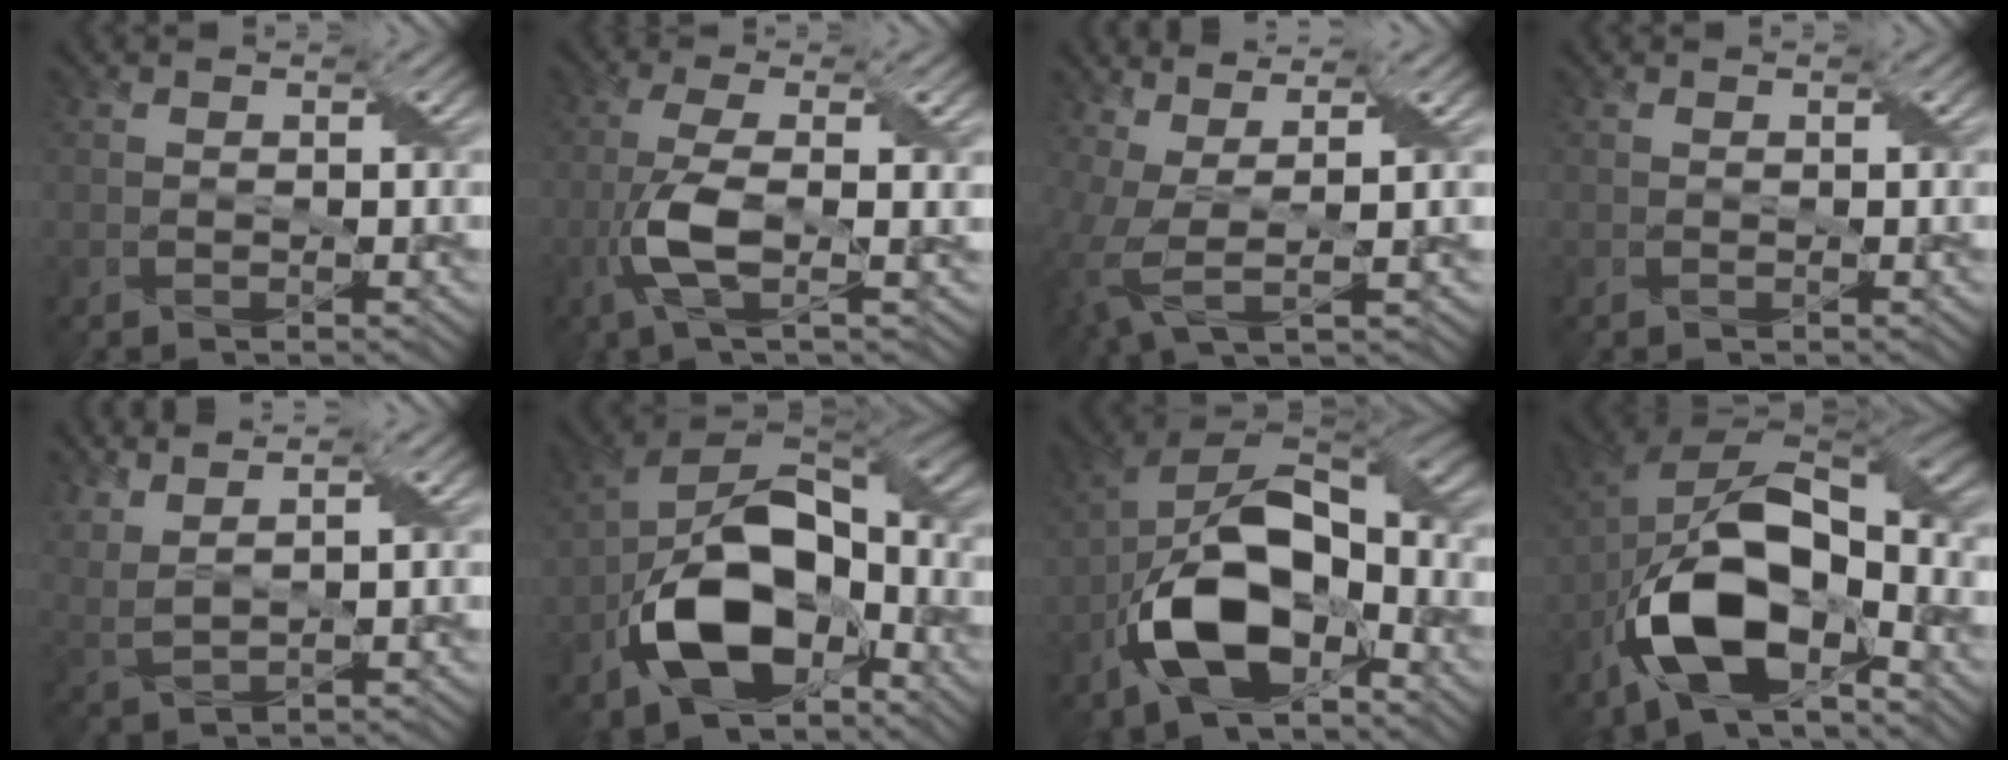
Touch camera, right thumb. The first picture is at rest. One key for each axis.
{"total": 6.8, "fx": -1.5, "fy": 1.8, "fz": 6.4, "tx": -0.147, "ty": 0.009, "tz": -0.035}
{"total": 5.5, "fx": 0.8, "fy": 1.5, "fz": 5.2, "tx": -0.125, "ty": 0.005, "tz": 0.014}
{"total": 0.0}
{"total": 5.8, "fx": 4.4, "fy": 1.5, "fz": 3.5, "tx": -0.087, "ty": 0.010, "tz": 0.073}
{"total": 17.0, "fx": -6.5, "fy": 9.8, "fz": 12.3, "tx": -0.222, "ty": -0.023, "tz": -0.131}
{"total": 15.8, "fx": -6.0, "fy": 8.1, "fz": 12.2, "tx": -0.223, "ty": -0.020, "tz": -0.120}
{"total": 17.2, "fx": -7.1, "fy": 8.3, "fz": 13.4, "tx": -0.240, "ty": -0.021, "tz": -0.129}